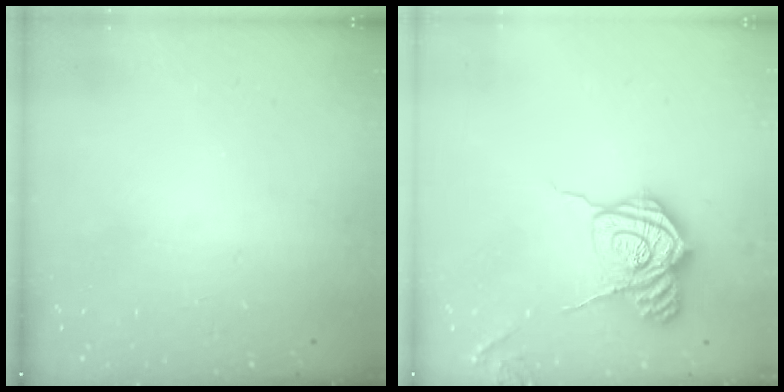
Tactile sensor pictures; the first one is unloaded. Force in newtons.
{"total": 14.2, "press": 14.1, "slide": 0.8}